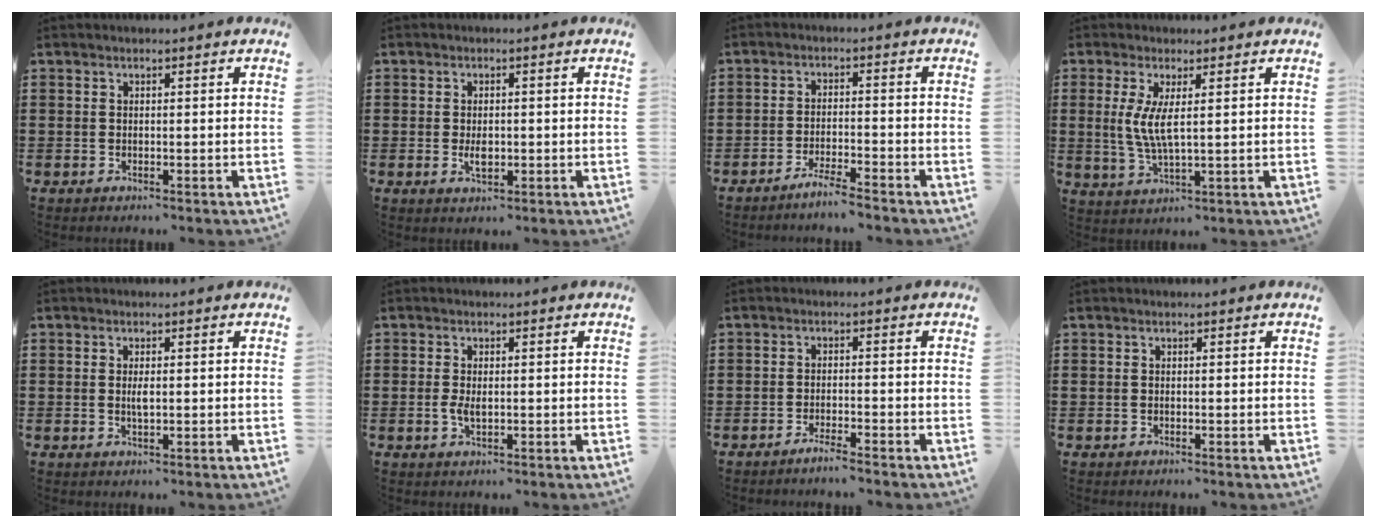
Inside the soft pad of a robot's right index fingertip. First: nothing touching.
{"total": 2.4, "force": [-0.3, 1.2, 2.1], "torque": [-0.040, 0.001, -0.006]}
{"total": 3.4, "force": [-3.2, -0.4, 1.2], "torque": [-0.027, -0.002, -0.064]}
{"total": 5.0, "force": [0.9, 1.0, 4.8], "torque": [-0.103, -0.006, 0.013]}
{"total": 2.0, "force": [0.0, 0.6, 1.9], "torque": [-0.037, 0.001, -0.001]}
{"total": 2.3, "force": [-0.2, 1.1, 2.0], "torque": [-0.046, 0.000, -0.007]}
{"total": 2.1, "force": [-1.8, -0.1, 0.9], "torque": [-0.016, 0.001, -0.034]}
{"total": 0.0}